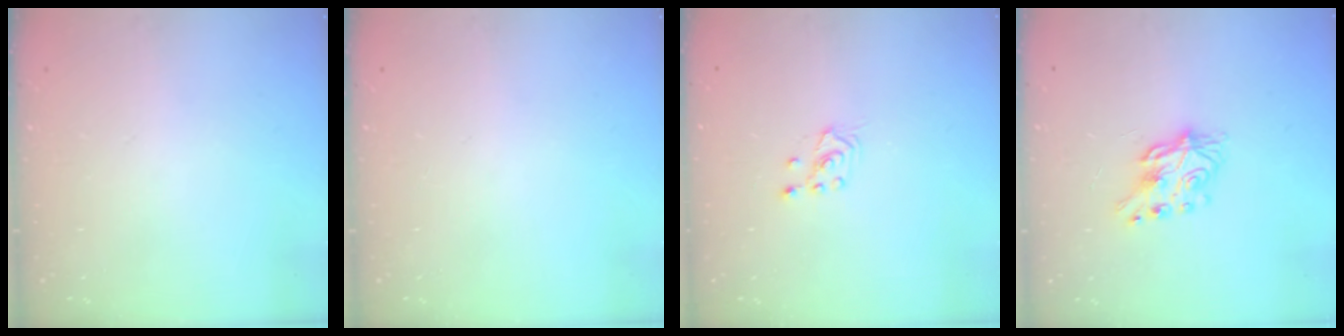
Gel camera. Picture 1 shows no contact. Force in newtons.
{"total": 0.0}
{"total": 2.6, "press": 2.4, "slide": 0.8}
{"total": 7.2, "press": 7.2, "slide": 0.4}